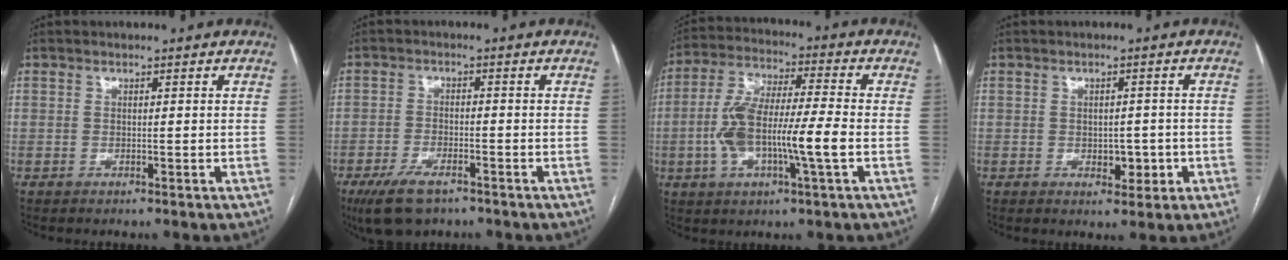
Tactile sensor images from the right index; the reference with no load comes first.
{"total": 6.9, "force": [-4.7, 2.6, 4.3], "torque": [-0.093, -0.013, -0.080]}
{"total": 13.1, "force": [-2.7, 1.8, 12.7], "torque": [-0.257, 0.012, -0.051]}
{"total": 3.6, "force": [-1.0, 2.2, 2.7], "torque": [-0.030, 0.004, -0.005]}